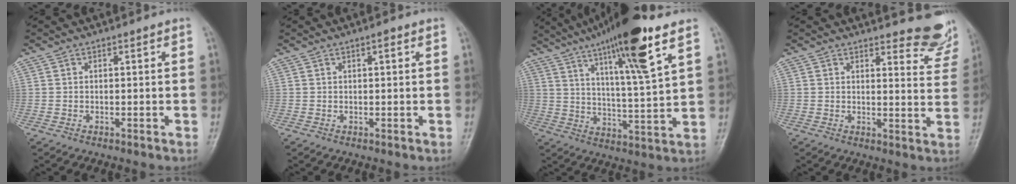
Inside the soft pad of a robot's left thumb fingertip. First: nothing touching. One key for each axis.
{"total": 1.0, "fx": 0.5, "fy": 0.3, "fz": 0.8, "tx": -0.011, "ty": 0.002, "tz": 0.005}
{"total": 18.1, "fx": 10.5, "fy": 2.2, "fz": 14.5, "tx": -0.230, "ty": -0.043, "tz": 0.173}
{"total": 9.2, "fx": 8.7, "fy": 2.4, "fz": 2.1, "tx": 0.010, "ty": -0.076, "tz": 0.081}